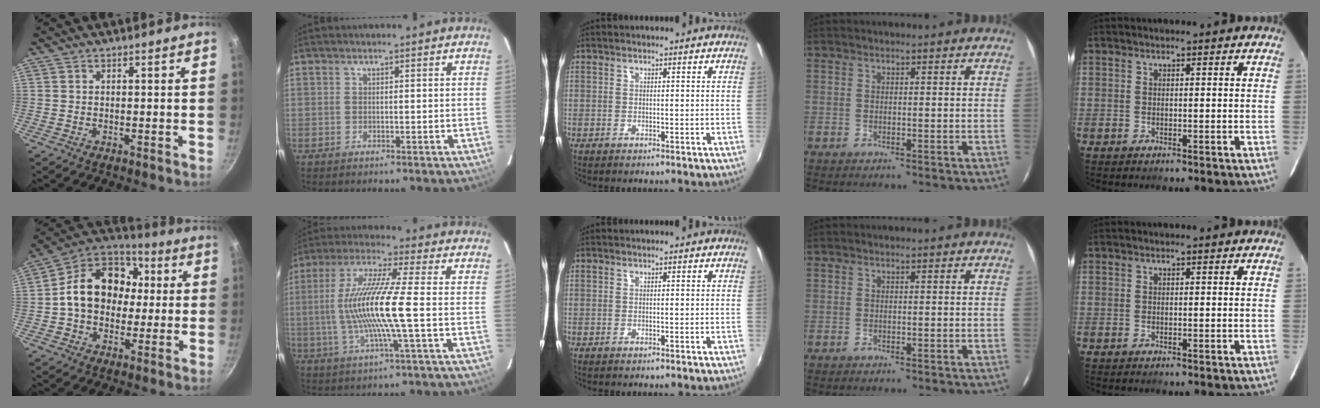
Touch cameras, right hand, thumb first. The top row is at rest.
{"thumb": {"total": 17.9, "force": [1.0, 14.0, 11.2], "torque": [-0.152, 0.039, 0.003]}, "index": {"total": 13.7, "force": [-1.5, -0.4, 13.6], "torque": [-0.267, -0.003, -0.027]}}